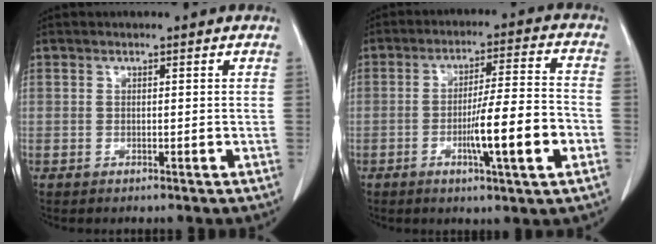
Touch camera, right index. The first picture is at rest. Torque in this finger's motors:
{"motor_torque": [1.58, -0.56, 0.82, 0.15]}